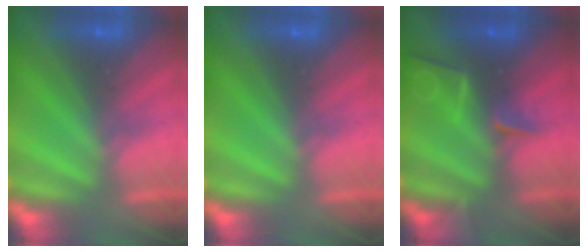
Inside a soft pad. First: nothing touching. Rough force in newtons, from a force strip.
{"total": 0.0}
{"total": 2.0}